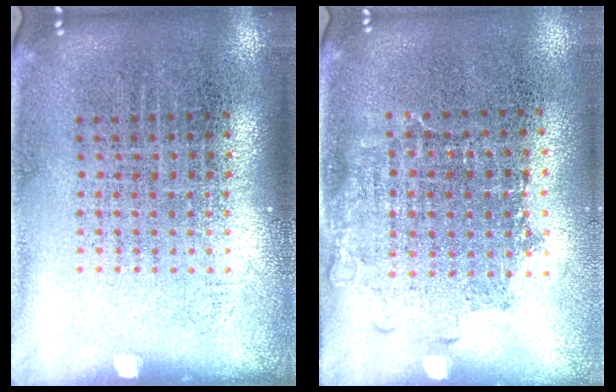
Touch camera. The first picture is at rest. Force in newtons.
{"total": 1.3, "press": 1.1, "slide": 0.7}